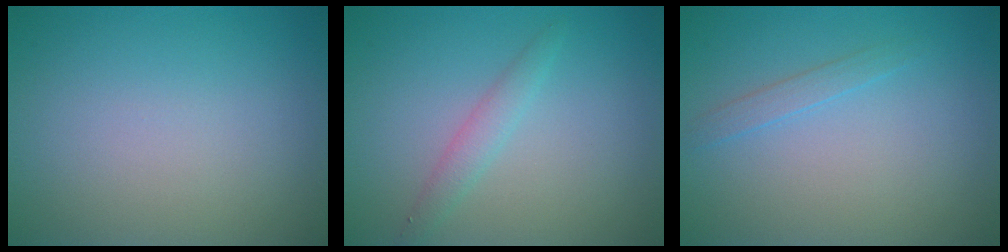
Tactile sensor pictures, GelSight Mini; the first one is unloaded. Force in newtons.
{"total": 1.6, "press": 1.6, "slide": 0.0}
{"total": 1.1, "press": 1.1, "slide": 0.1}